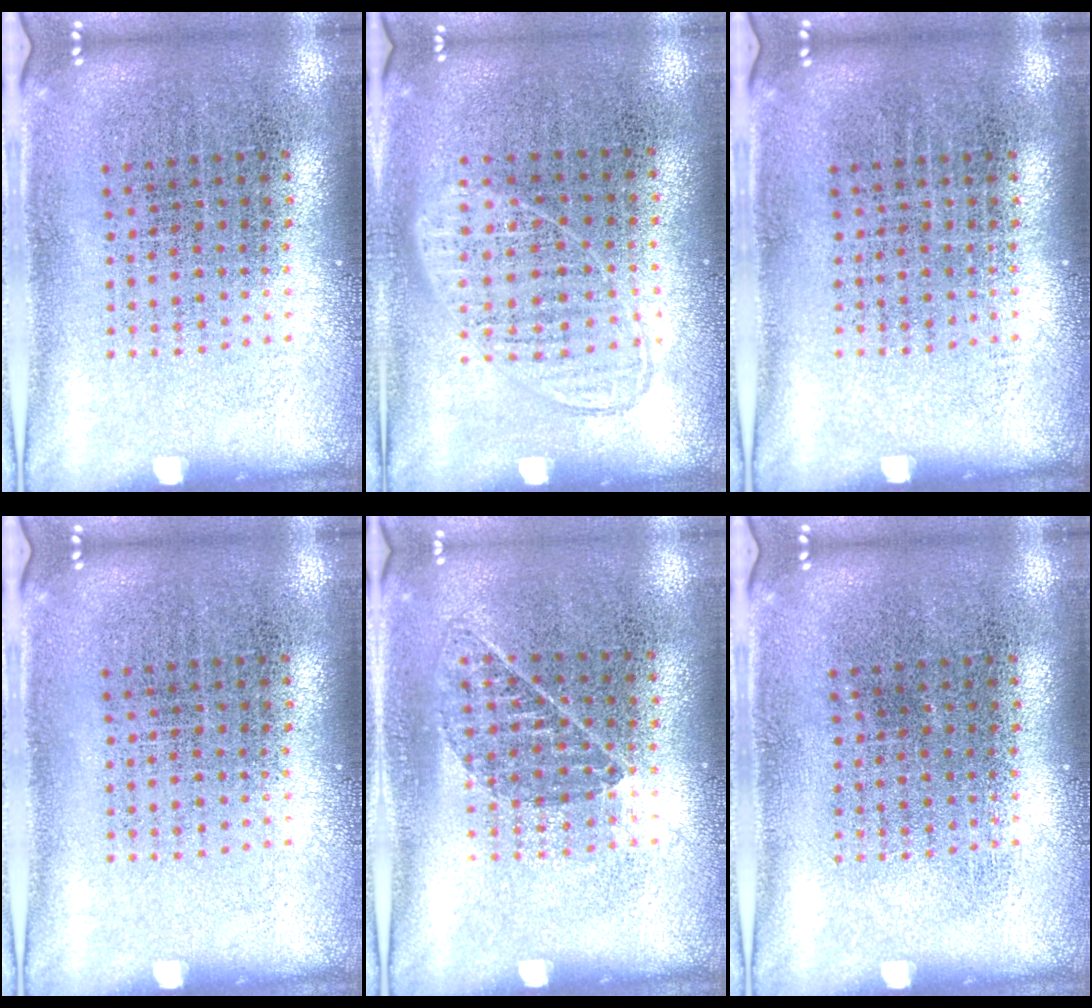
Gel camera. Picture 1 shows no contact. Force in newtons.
{"total": 0.9, "press": 0.8, "slide": 0.3}
{"total": 0.0}
{"total": 0.0}
{"total": 0.9, "press": 0.7, "slide": 0.6}
{"total": 0.0}